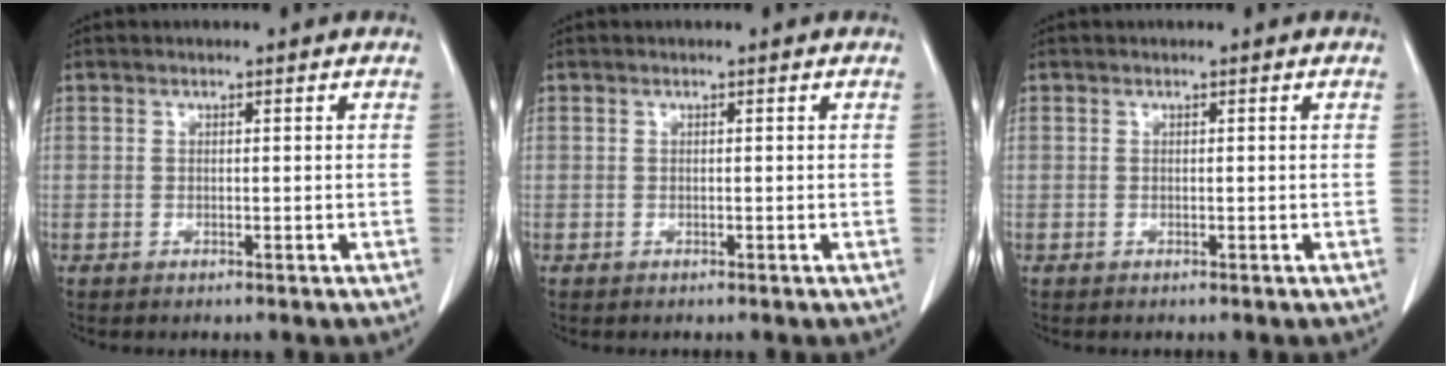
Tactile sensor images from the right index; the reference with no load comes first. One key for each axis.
{"total": 0.0}
{"total": 0.0}